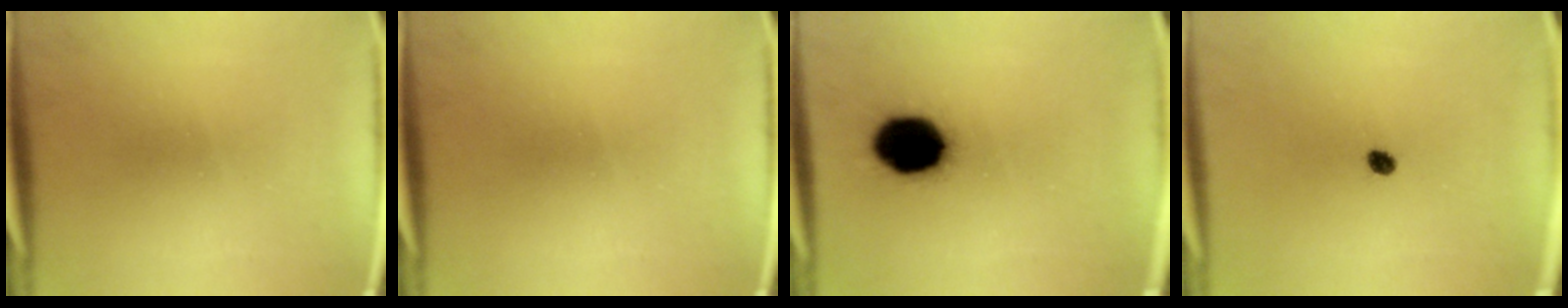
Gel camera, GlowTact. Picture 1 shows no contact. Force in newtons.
{"total": 0.0}
{"total": 15.3}
{"total": 1.7}